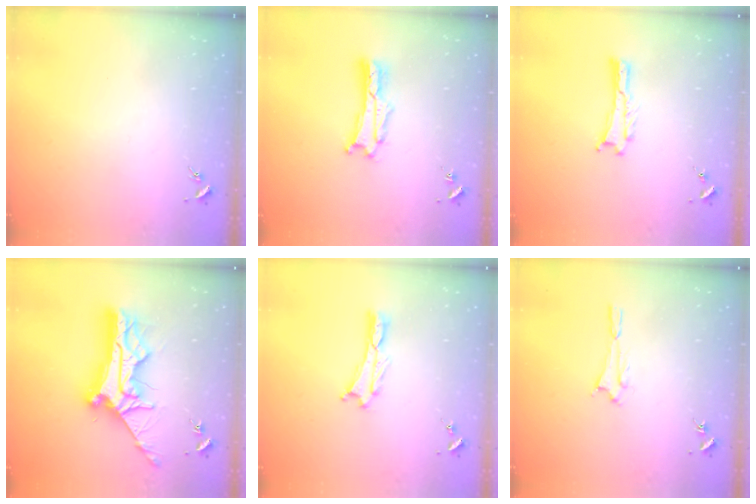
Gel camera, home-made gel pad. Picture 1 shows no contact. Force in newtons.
{"total": 1.4, "press": 1.3, "slide": 0.2}
{"total": 0.0}
{"total": 12.0, "press": 12.0, "slide": 1.2}
{"total": 0.0}
{"total": 1.6, "press": 1.6, "slide": 0.1}